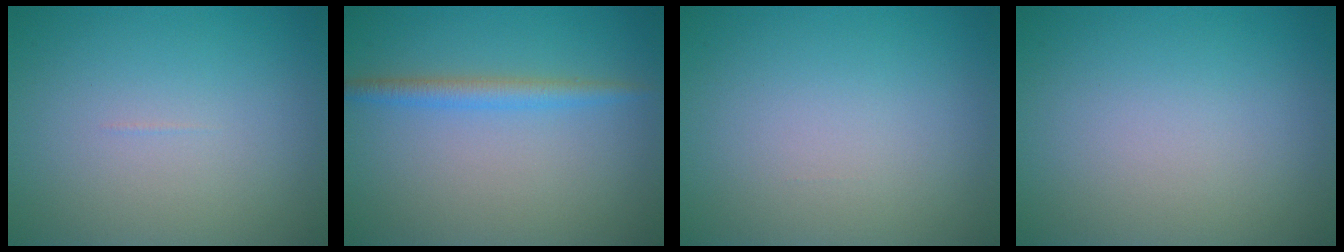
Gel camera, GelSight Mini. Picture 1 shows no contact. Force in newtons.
{"total": 2.1, "press": 2.1, "slide": 0.2}
{"total": 0.0}
{"total": 0.0}